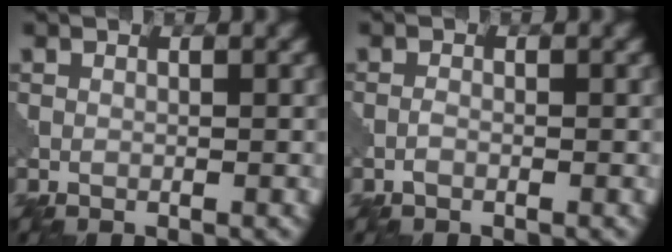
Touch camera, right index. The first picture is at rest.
{"total": 0.7, "force": [-0.5, 0.2, 0.5], "torque": [-0.011, 0.001, -0.012]}